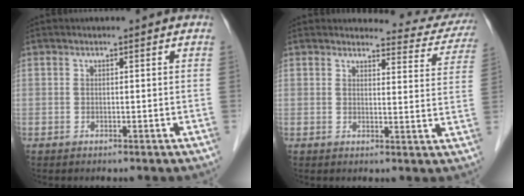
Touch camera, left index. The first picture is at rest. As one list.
[{"total": 9.3, "force": [9.1, 1.8, 0.0], "torque": [0.026, -0.047, 0.076]}]